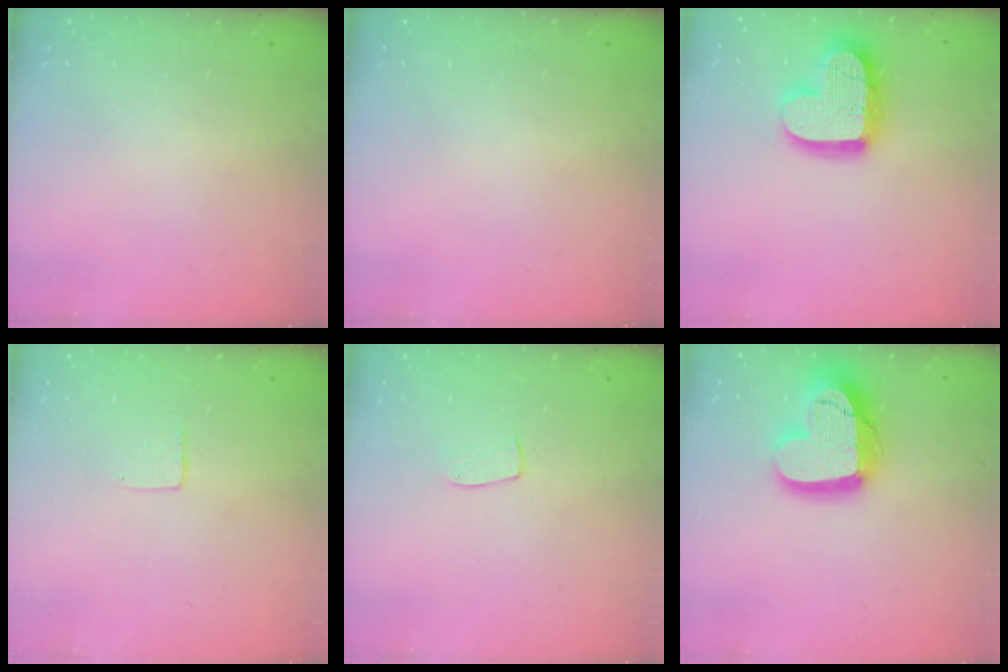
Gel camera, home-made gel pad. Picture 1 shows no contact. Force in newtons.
{"total": 0.0}
{"total": 17.0, "press": 16.9, "slide": 1.4}
{"total": 2.7, "press": 2.7, "slide": 0.1}
{"total": 5.2, "press": 5.2, "slide": 0.3}
{"total": 19.3, "press": 19.2, "slide": 1.7}